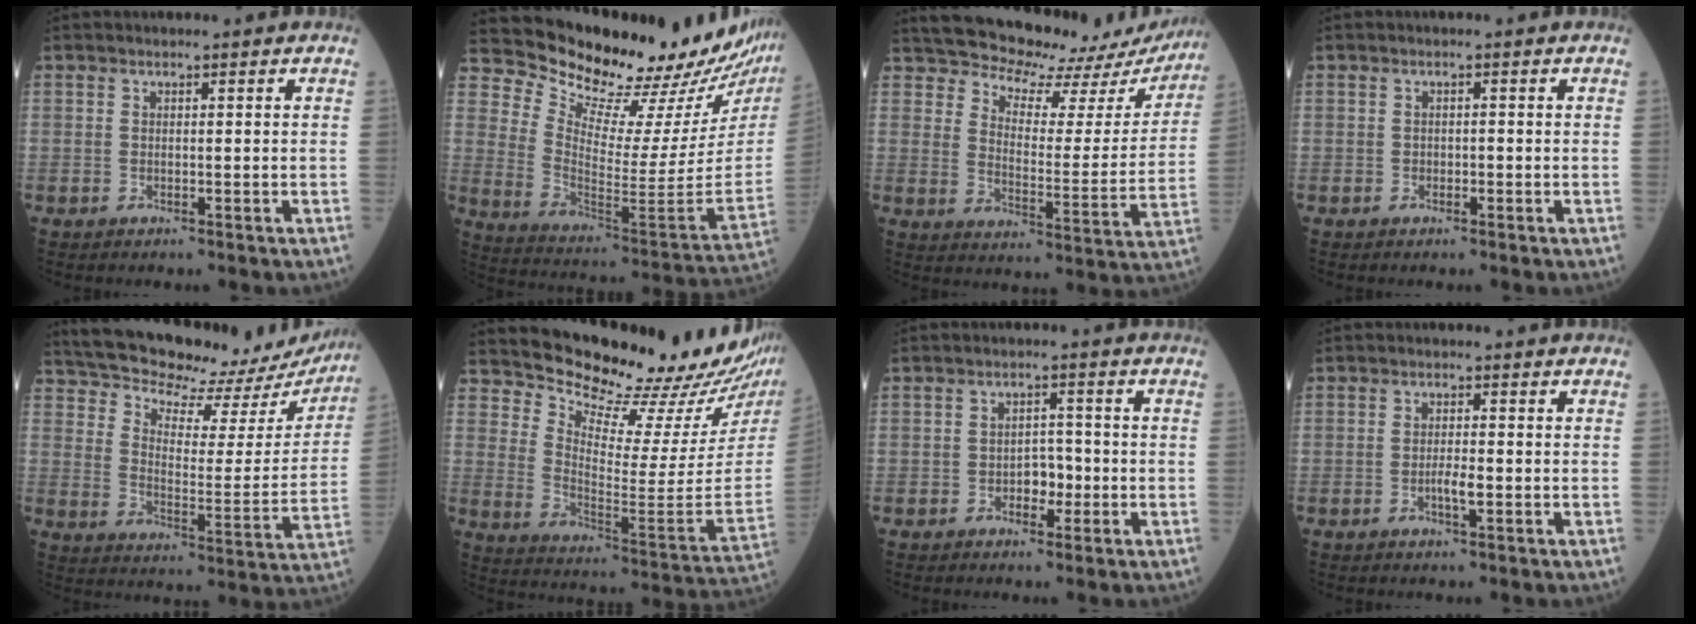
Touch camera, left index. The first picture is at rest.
{"total": 26.3, "force": [24.3, 3.7, 9.2], "torque": [-0.156, -0.123, 0.328]}
{"total": 19.1, "force": [17.4, 6.2, 5.1], "torque": [-0.055, -0.038, 0.202]}
{"total": 0.8, "force": [-0.4, 0.5, 0.4], "torque": [-0.003, 0.001, -0.009]}
{"total": 24.6, "force": [21.9, 7.2, 8.3], "torque": [-0.138, -0.034, 0.277]}
{"total": 20.7, "force": [19.3, 1.7, 7.1], "torque": [-0.127, -0.119, 0.258]}
{"total": 3.3, "force": [-1.2, 2.0, 2.3], "torque": [-0.029, 0.006, -0.022]}
{"total": 2.3, "force": [-0.8, 0.4, 2.1], "torque": [-0.039, 0.000, -0.015]}